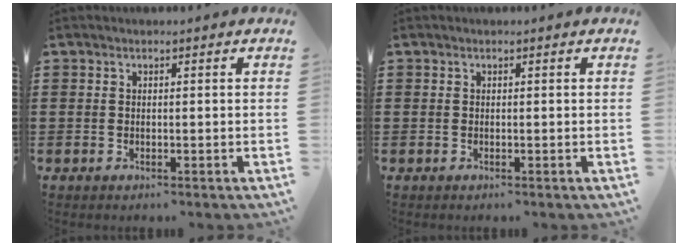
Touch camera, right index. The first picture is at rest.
{"total": 0.0}